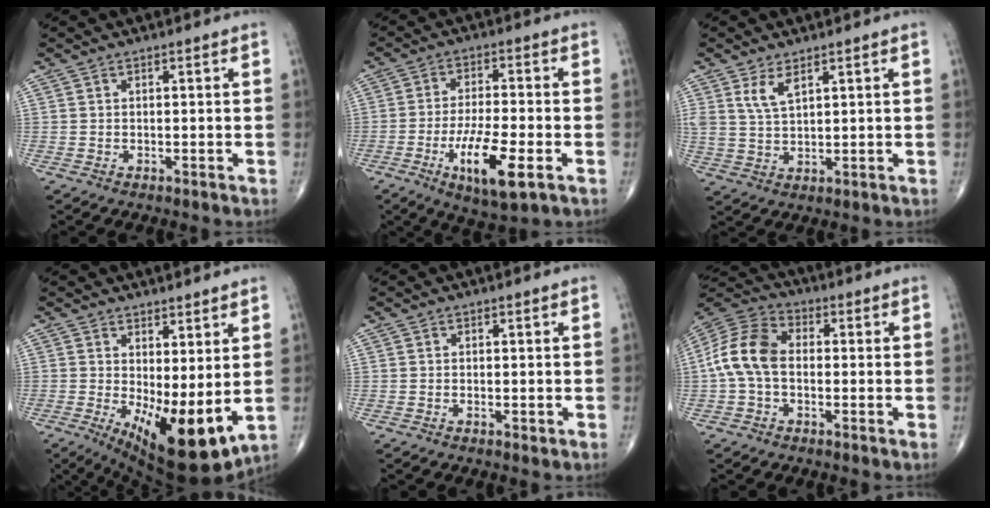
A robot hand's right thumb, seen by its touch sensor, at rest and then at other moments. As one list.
[{"total": 11.6, "force": [-4.5, 3.1, 10.3], "torque": [-0.190, 0.001, -0.075]}, {"total": 4.4, "force": [2.5, 1.8, 3.2], "torque": [-0.064, -0.012, 0.056]}, {"total": 13.4, "force": [-0.5, 5.0, 12.4], "torque": [-0.189, -0.032, 0.012]}, {"total": 0.6, "force": [-0.2, 0.3, 0.5], "torque": [-0.011, -0.003, -0.004]}, {"total": 11.1, "force": [-0.7, 7.3, 8.3], "torque": [-0.167, 0.031, -0.025]}]